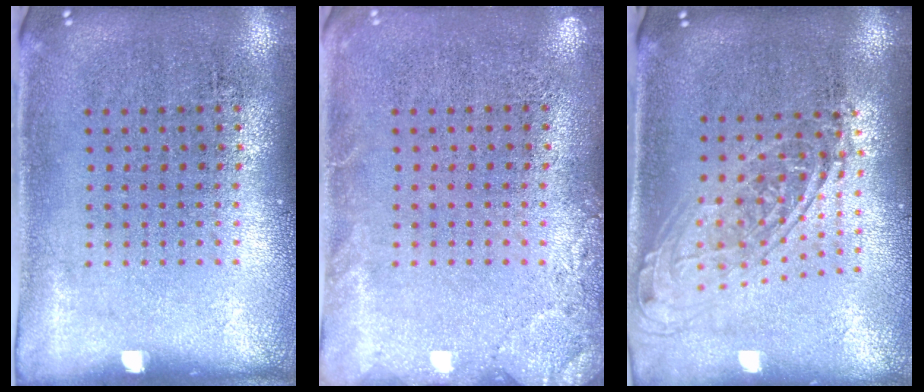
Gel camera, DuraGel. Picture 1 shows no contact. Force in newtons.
{"total": 1.9, "press": 1.8, "slide": 0.3}
{"total": 1.8, "press": 1.4, "slide": 1.1}